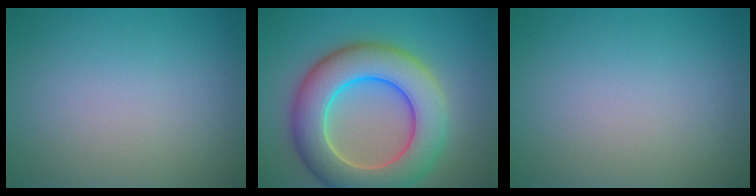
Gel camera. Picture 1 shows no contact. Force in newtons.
{"total": 10.3, "press": 10.3, "slide": 0.4}
{"total": 0.0}